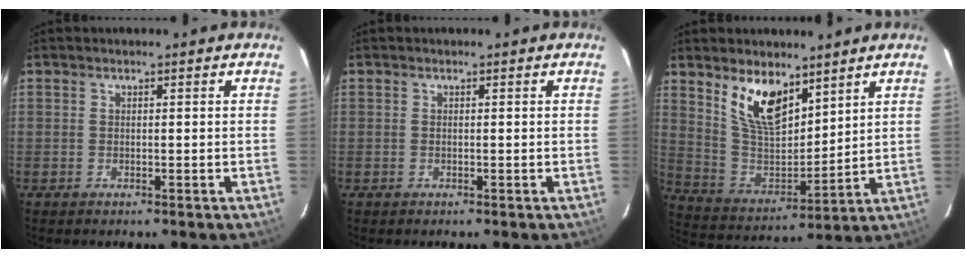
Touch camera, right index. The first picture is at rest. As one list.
[{"total": 0.0}, {"total": 12.8, "force": [8.1, 5.9, 8.0], "torque": [-0.152, -0.004, 0.167]}]